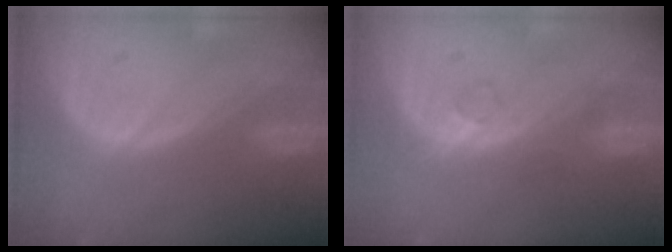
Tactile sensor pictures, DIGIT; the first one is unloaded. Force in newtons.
{"total": 2.5, "press": 2.5, "slide": 0.3}